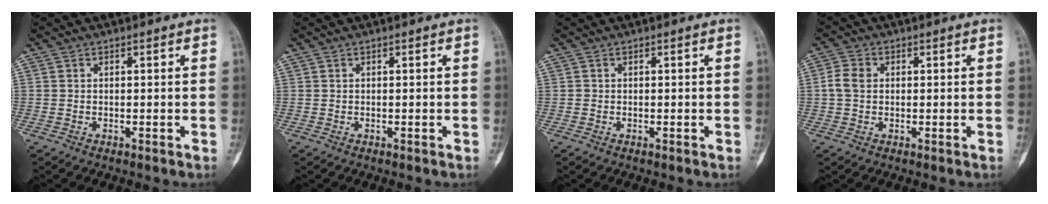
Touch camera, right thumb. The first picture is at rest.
{"total": 0.0}
{"total": 0.0}
{"total": 3.8, "force": [0.3, 3.0, 2.4], "torque": [-0.050, 0.010, 0.000]}